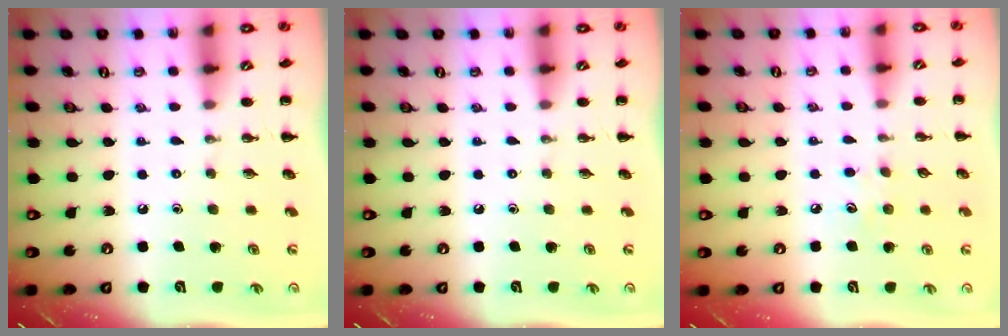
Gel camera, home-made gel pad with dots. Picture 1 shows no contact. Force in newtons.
{"total": 0.0}
{"total": 4.3, "press": 4.2, "slide": 1.1}